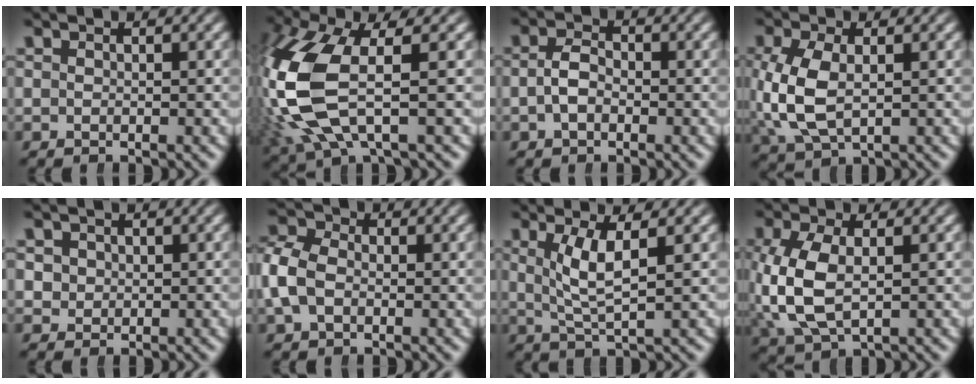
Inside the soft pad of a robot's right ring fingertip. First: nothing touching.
{"total": 10.1, "force": [-0.6, 6.3, 7.9], "torque": [-0.227, -0.034, 0.013]}
{"total": 2.6, "force": [-0.7, 1.7, 1.8], "torque": [-0.041, -0.005, -0.011]}
{"total": 5.9, "force": [-0.1, 4.1, 4.2], "torque": [-0.120, -0.017, 0.017]}
{"total": 2.8, "force": [0.6, 2.7, 0.8], "torque": [-0.027, -0.006, 0.015]}
{"total": 5.0, "force": [-0.2, 4.4, 2.5], "torque": [-0.069, -0.001, -0.007]}
{"total": 3.9, "force": [0.5, 1.3, 3.7], "torque": [-0.075, -0.014, 0.022]}
{"total": 6.5, "force": [-0.2, 4.5, 4.7], "torque": [-0.133, -0.020, 0.015]}